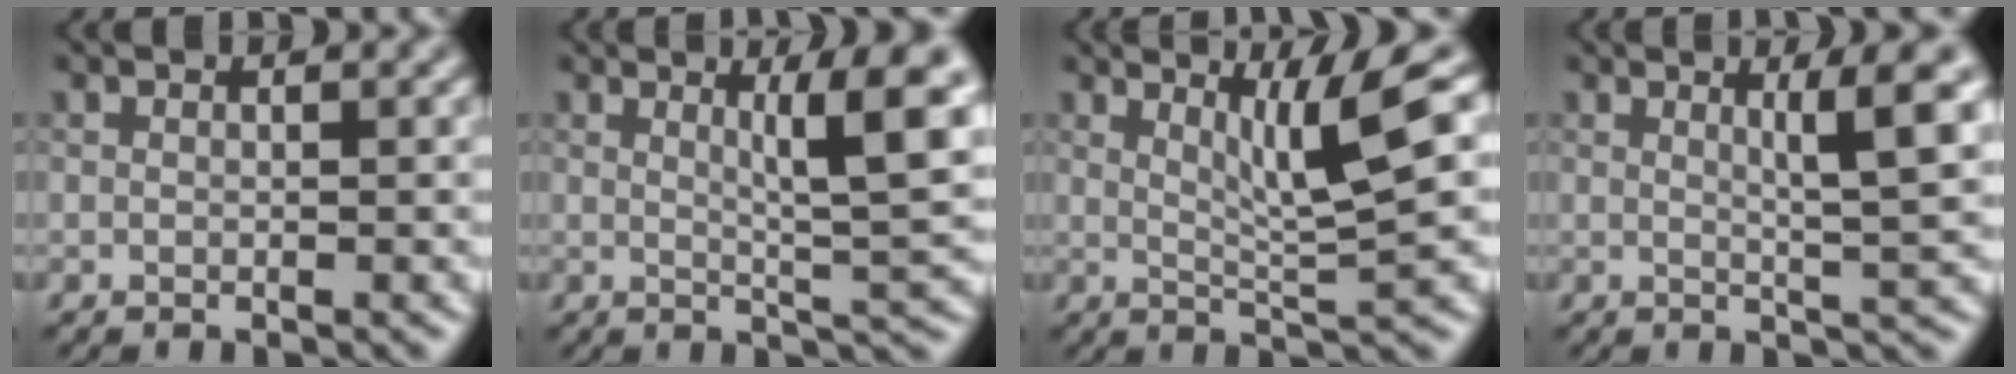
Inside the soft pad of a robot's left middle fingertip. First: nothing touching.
{"total": 6.2, "force": [2.0, 0.9, 5.8], "torque": [-0.082, -0.004, 0.033]}
{"total": 4.9, "force": [1.9, 0.4, 4.5], "torque": [-0.076, -0.002, 0.038]}
{"total": 4.5, "force": [1.5, 0.6, 4.2], "torque": [-0.059, -0.001, 0.025]}